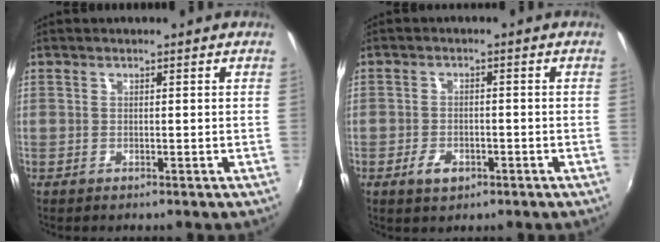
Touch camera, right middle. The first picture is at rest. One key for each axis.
{"total": 4.2, "fx": -2.2, "fy": 2.3, "fz": 2.7, "tx": -0.063, "ty": -0.003, "tz": -0.038}